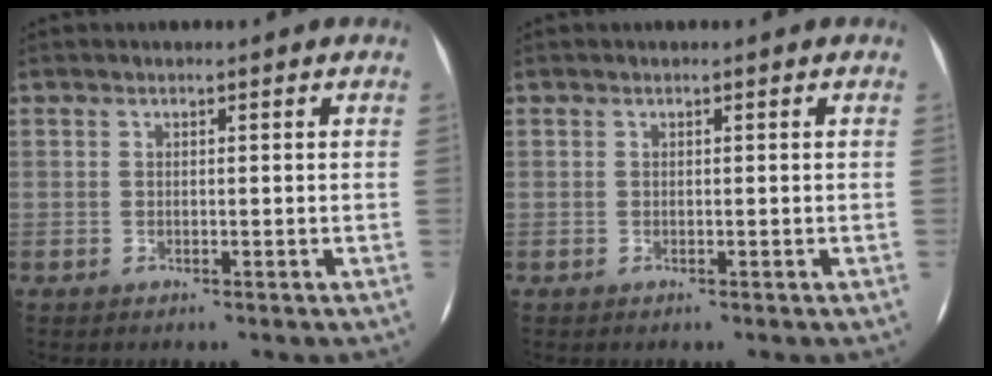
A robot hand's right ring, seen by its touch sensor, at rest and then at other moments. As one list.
[{"total": 0.0}]